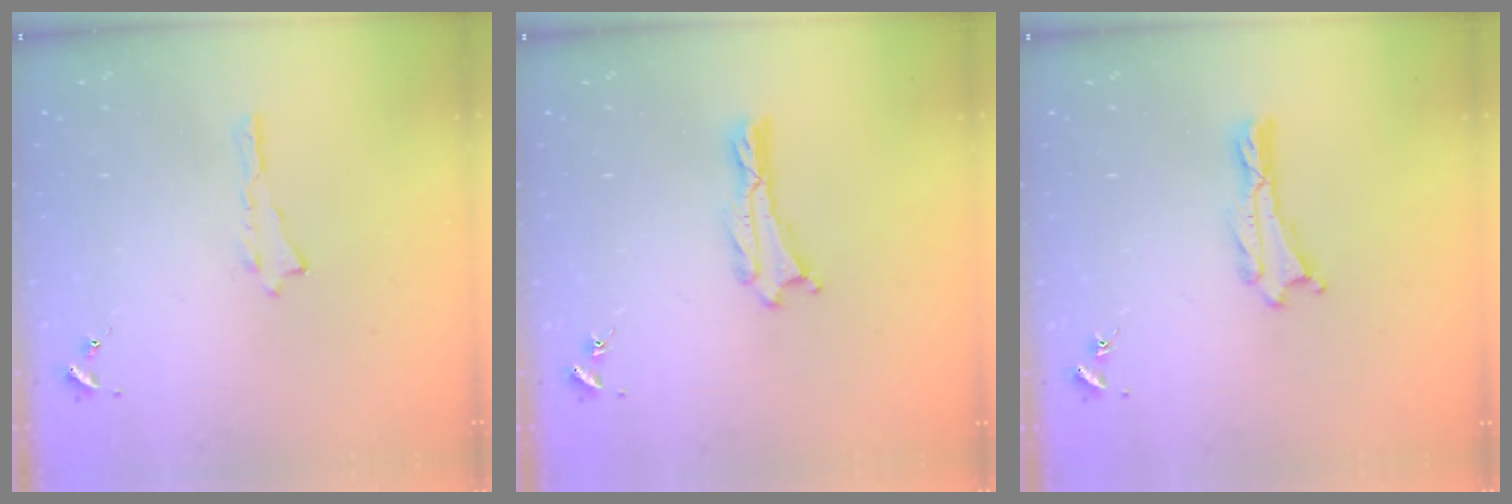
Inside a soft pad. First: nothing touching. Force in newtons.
{"total": 0.0}
{"total": 0.0}